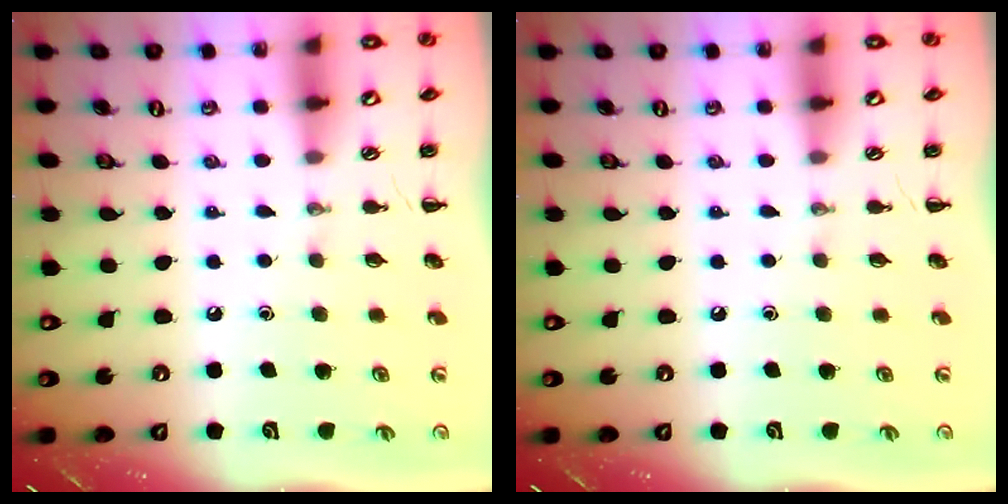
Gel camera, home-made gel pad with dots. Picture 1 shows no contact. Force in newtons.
{"total": 0.0}